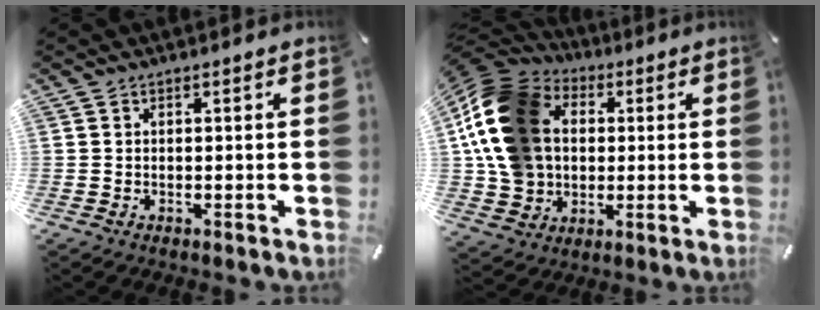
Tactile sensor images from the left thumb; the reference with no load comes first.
{"total": 19.6, "force": [2.5, 16.2, 10.6], "torque": [-0.233, 0.000, 0.048]}